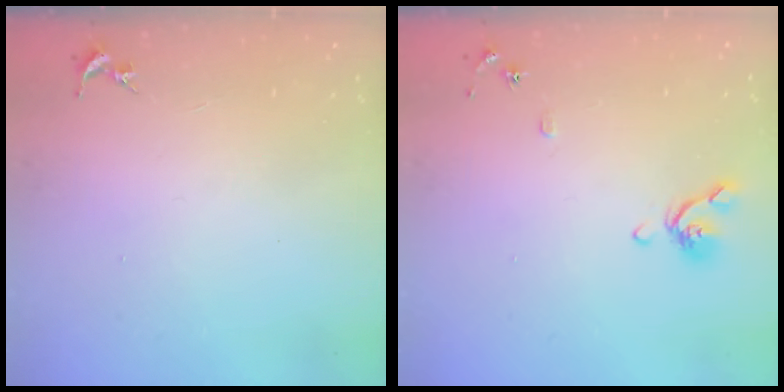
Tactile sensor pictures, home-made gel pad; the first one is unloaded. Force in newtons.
{"total": 7.9, "press": 7.7, "slide": 1.4}